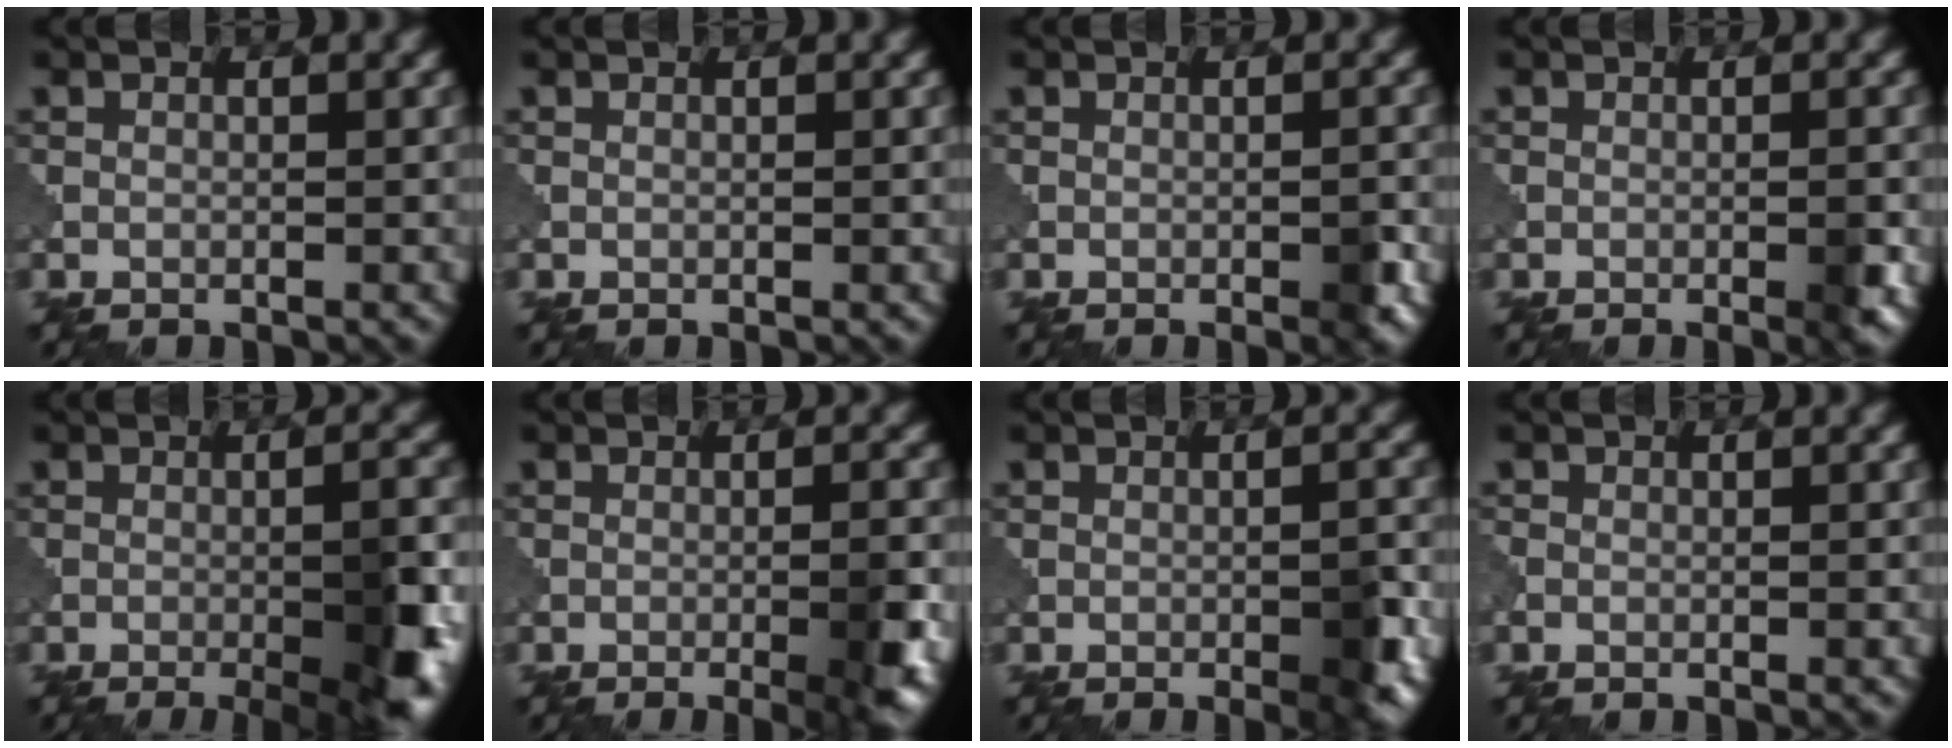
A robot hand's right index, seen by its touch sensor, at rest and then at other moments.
{"total": 0.0}
{"total": 1.7, "force": [-0.8, 0.4, 1.5], "torque": [-0.024, 0.002, -0.011]}
{"total": 2.0, "force": [-0.7, 0.4, 1.8], "torque": [-0.027, 0.000, -0.010]}
{"total": 8.6, "force": [-2.8, 2.2, 7.8], "torque": [-0.102, -0.003, -0.030]}
{"total": 5.4, "force": [-1.8, 1.4, 4.9], "torque": [-0.069, -0.003, -0.020]}
{"total": 3.7, "force": [-1.4, 0.8, 3.3], "torque": [-0.053, -0.002, -0.019]}
{"total": 0.7, "force": [-0.2, 0.4, 0.6], "torque": [-0.015, -0.003, -0.005]}